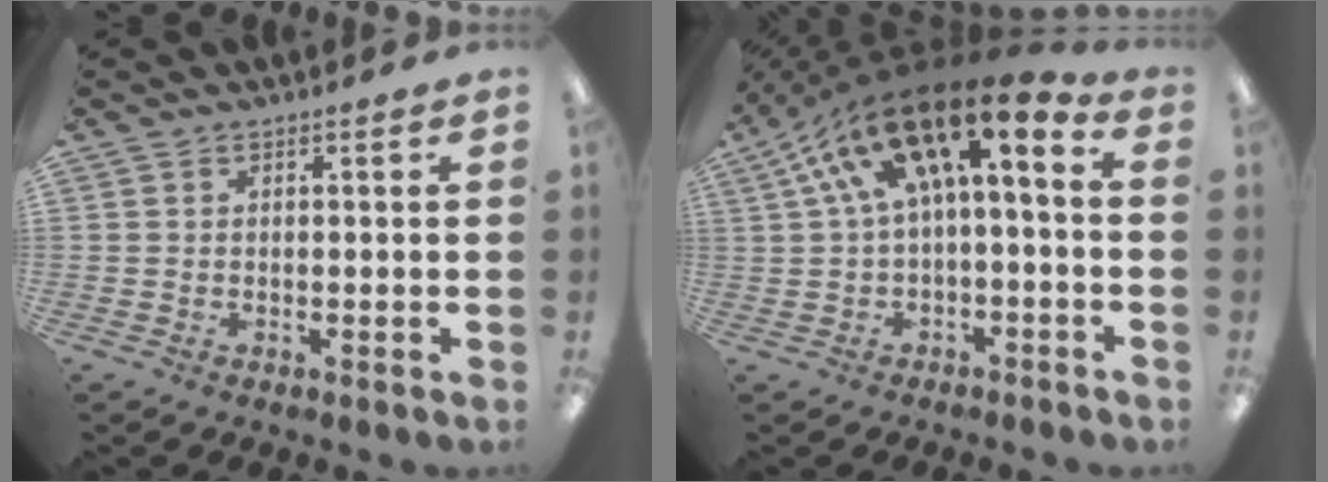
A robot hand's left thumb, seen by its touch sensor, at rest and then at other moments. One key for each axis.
{"total": 16.1, "fx": 6.2, "fy": 5.9, "fz": 13.6, "tx": -0.243, "ty": -0.038, "tz": 0.099}